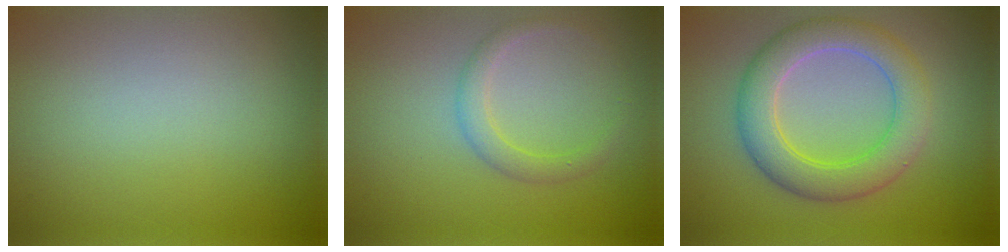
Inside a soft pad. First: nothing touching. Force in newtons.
{"total": 1.9, "press": 1.9, "slide": 0.2}
{"total": 5.7, "press": 5.7, "slide": 0.4}